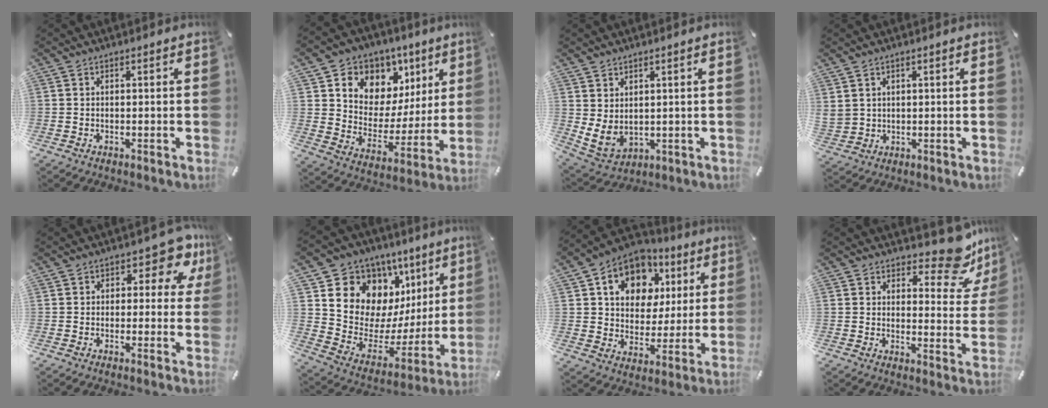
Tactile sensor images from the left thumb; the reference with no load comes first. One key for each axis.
{"total": 9.0, "fx": 4.8, "fy": 7.6, "fz": 0.5, "tx": -0.012, "ty": -0.065, "tz": 0.088}
{"total": 5.0, "fx": 2.3, "fy": 3.8, "fz": 2.3, "tx": -0.055, "ty": -0.018, "tz": 0.045}
{"total": 2.8, "fx": 1.8, "fy": 2.1, "fz": 0.4, "tx": -0.013, "ty": -0.006, "tz": 0.035}
{"total": 8.1, "fx": 4.0, "fy": 4.6, "fz": 5.3, "tx": -0.058, "ty": -0.023, "tz": 0.062}
{"total": 11.8, "fx": 6.4, "fy": 9.5, "fz": 2.9, "tx": -0.042, "ty": -0.085, "tz": 0.124}
{"total": 12.4, "fx": 5.0, "fy": 10.2, "fz": 5.0, "tx": -0.089, "ty": -0.020, "tz": 0.094}
{"total": 12.1, "fx": 9.1, "fy": 4.6, "fz": 6.4, "tx": -0.071, "ty": -0.074, "tz": 0.155}